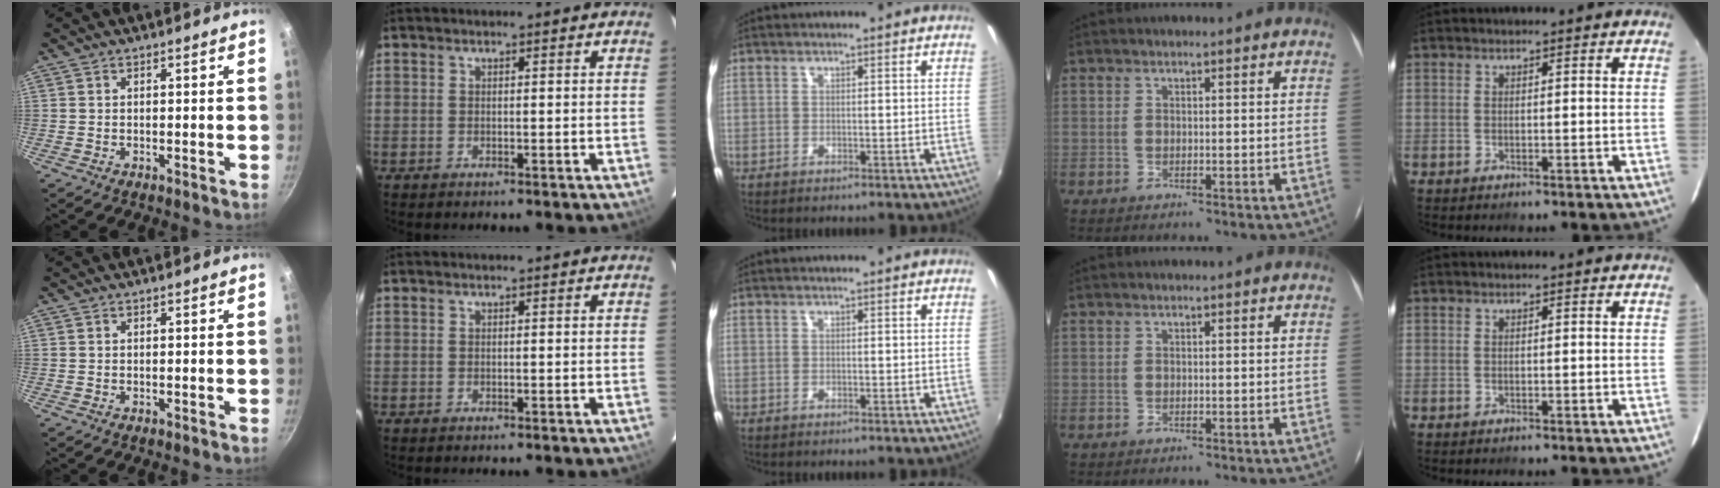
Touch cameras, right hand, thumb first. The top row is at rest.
{}